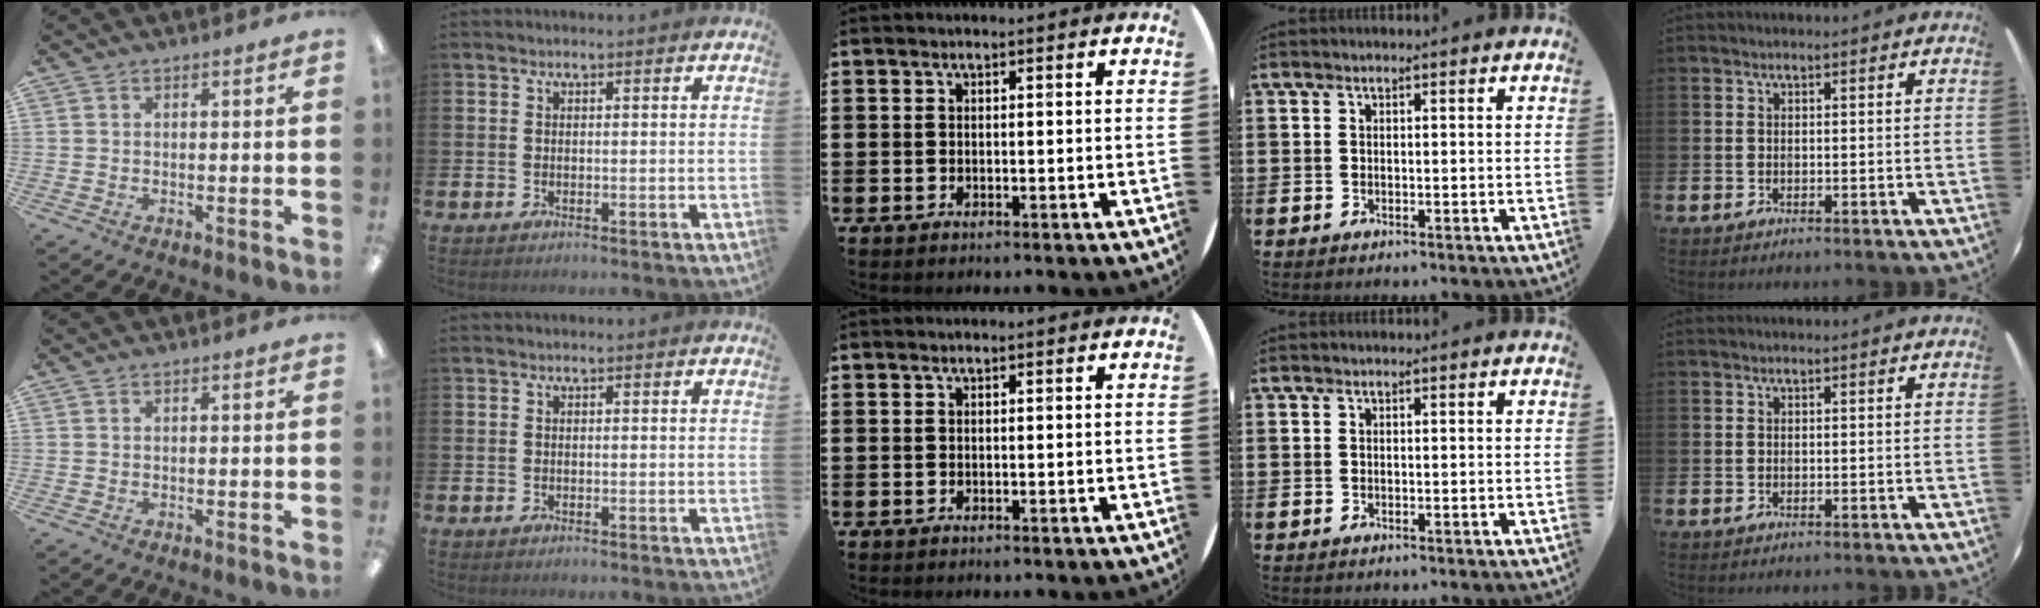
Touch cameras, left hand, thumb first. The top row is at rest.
{}